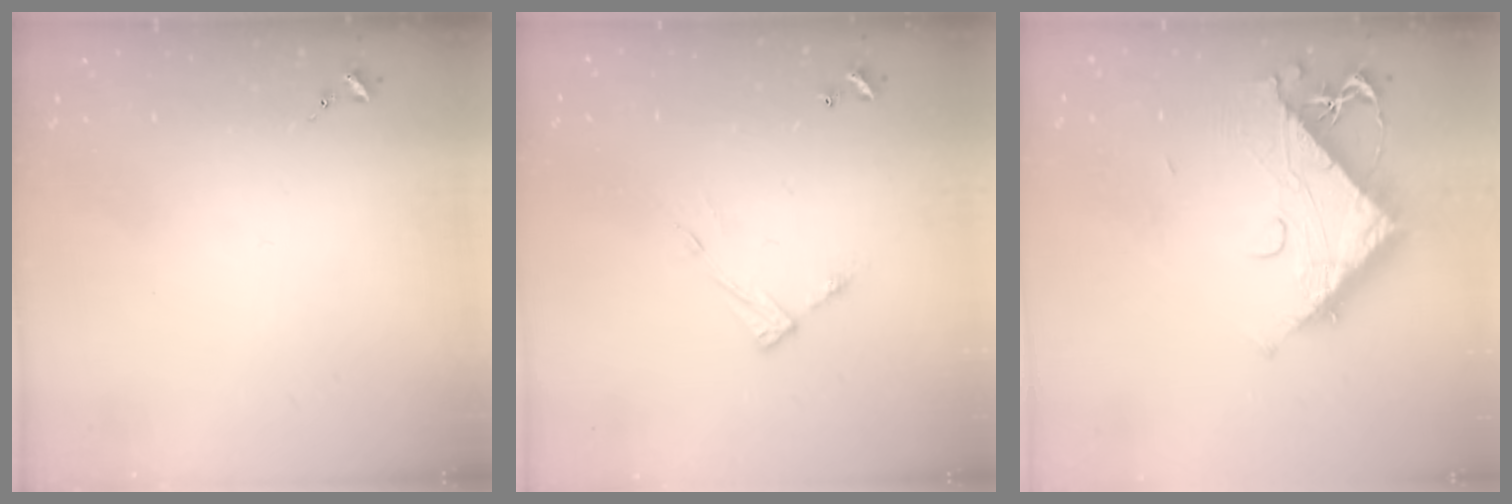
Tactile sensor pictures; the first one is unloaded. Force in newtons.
{"total": 7.6, "press": 7.6, "slide": 0.3}
{"total": 11.9, "press": 11.8, "slide": 1.4}